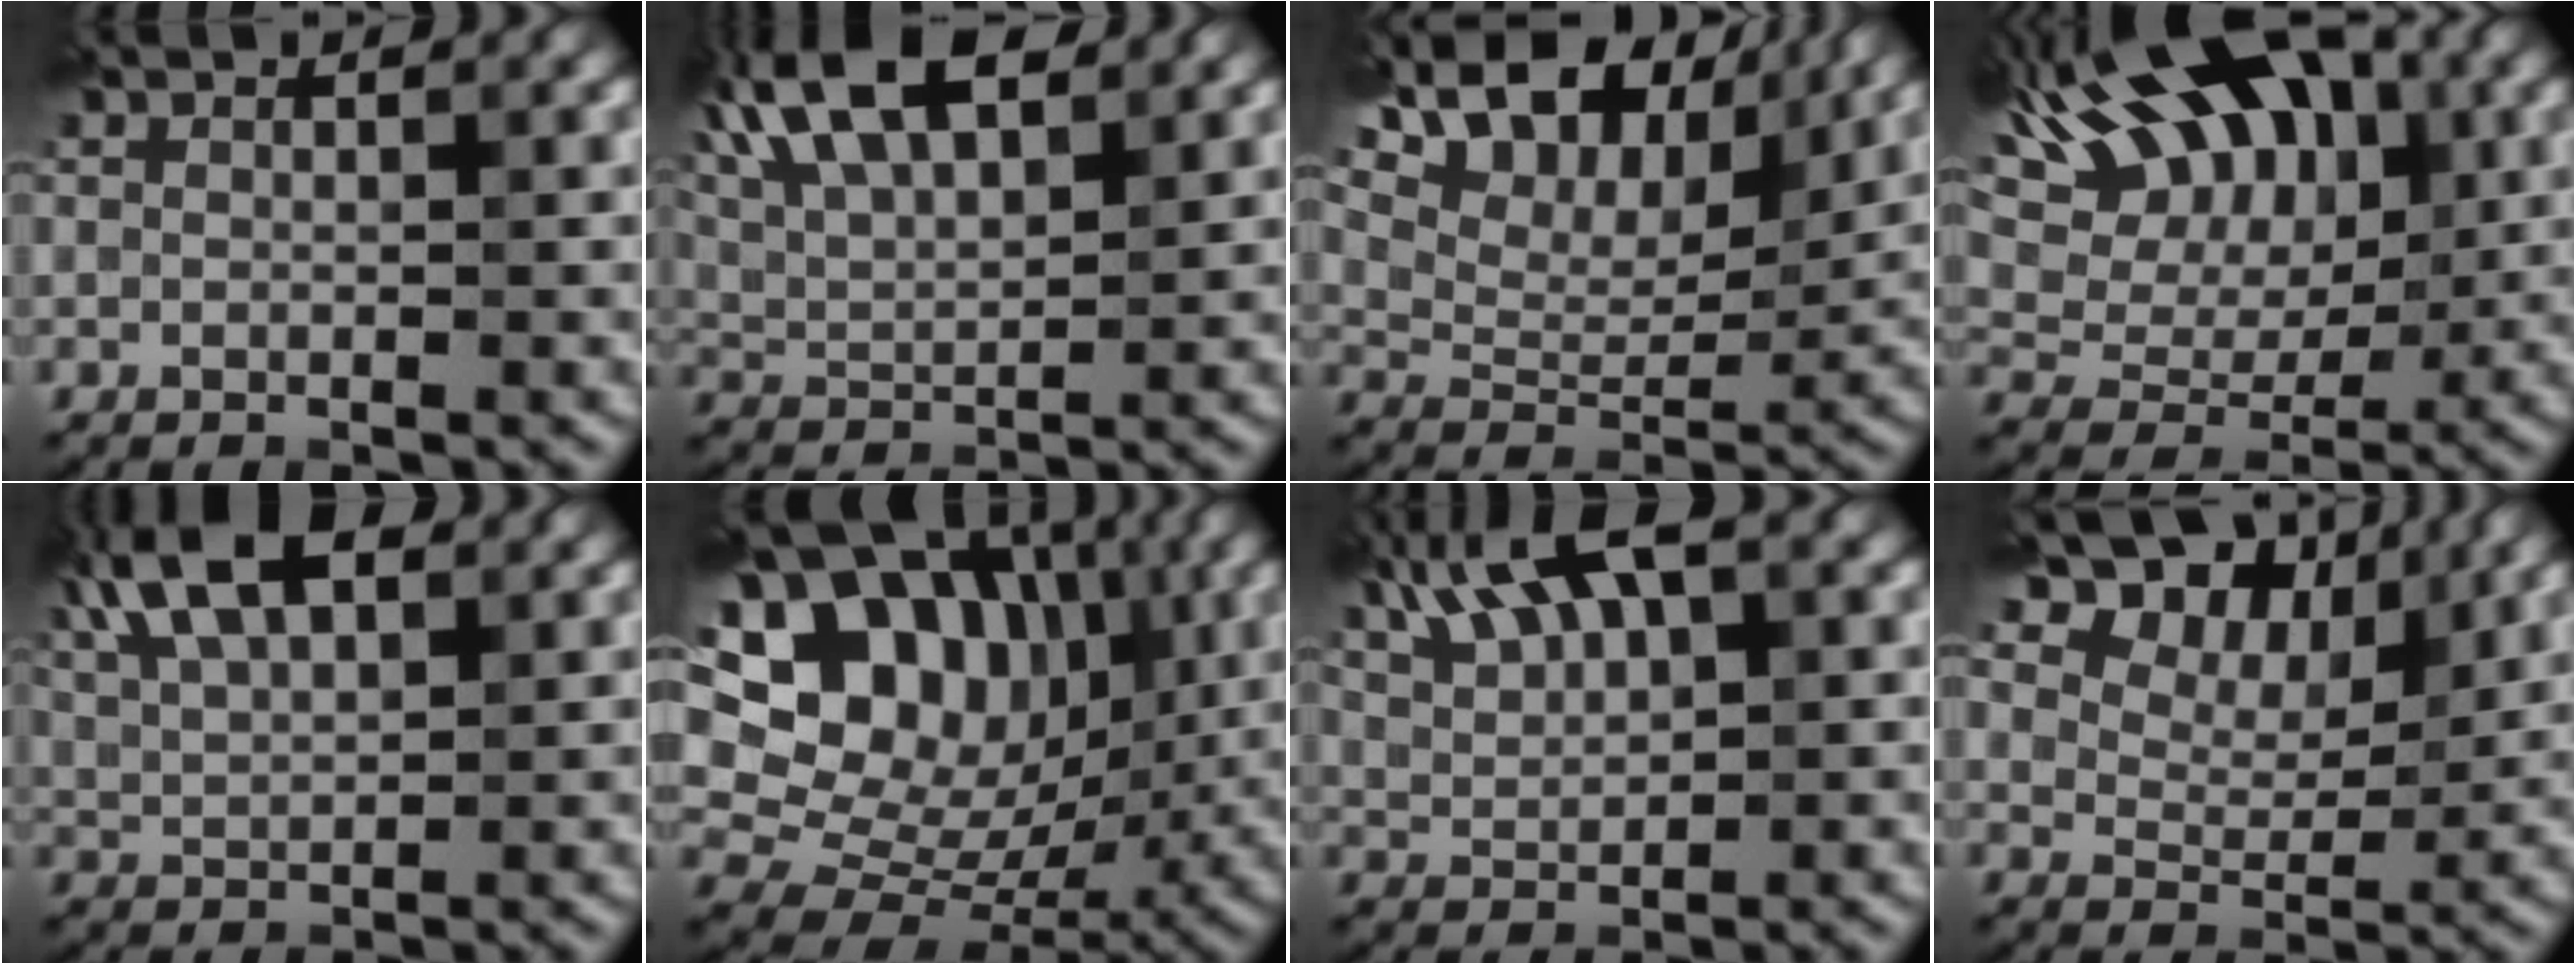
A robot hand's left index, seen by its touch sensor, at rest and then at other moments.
{"total": 12.4, "force": [6.9, 5.2, 8.9], "torque": [-0.181, 0.045, 0.099]}
{"total": 16.3, "force": [10.2, 8.4, 9.5], "torque": [-0.198, 0.048, 0.160]}
{"total": 15.7, "force": [6.9, 9.0, 10.8], "torque": [-0.190, 0.063, 0.096]}
{"total": 9.1, "force": [4.6, 4.4, 6.5], "torque": [-0.140, 0.042, 0.070]}
{"total": 19.6, "force": [7.1, 14.8, 10.7], "torque": [-0.214, 0.077, 0.121]}
{"total": 7.7, "force": [4.4, 3.1, 5.6], "torque": [-0.113, 0.021, 0.077]}
{"total": 11.2, "force": [6.9, 6.5, 5.9], "torque": [-0.108, 0.002, 0.126]}